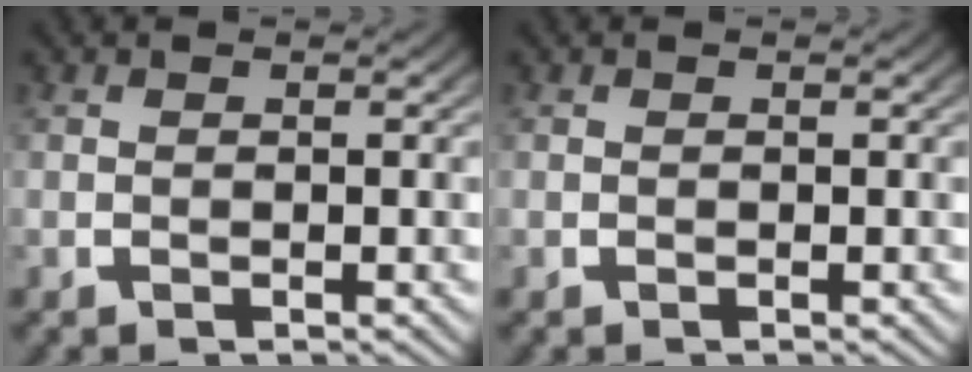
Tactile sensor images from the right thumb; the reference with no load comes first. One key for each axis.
{"total": 0.0}